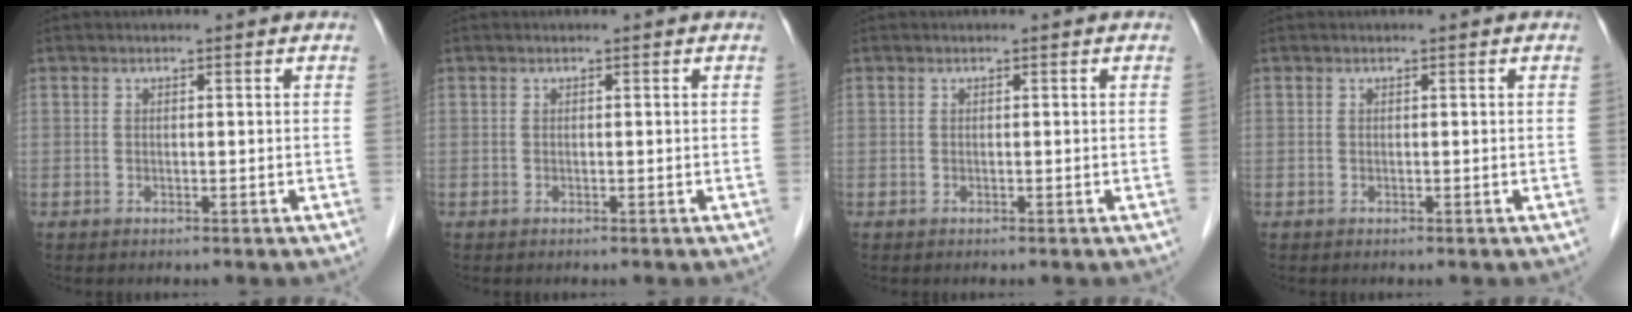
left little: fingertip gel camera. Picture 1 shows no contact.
{"total": 0.0}
{"total": 0.0}
{"total": 0.0}